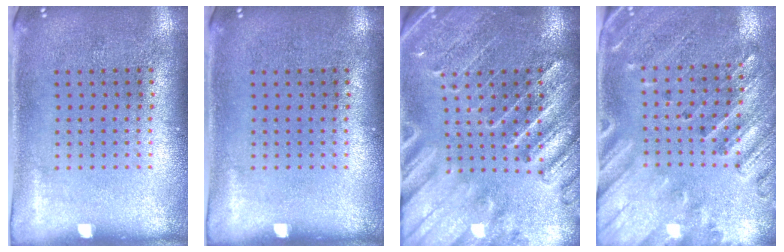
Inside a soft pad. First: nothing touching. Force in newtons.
{"total": 0.0}
{"total": 3.2, "press": 3.0, "slide": 1.0}
{"total": 2.5, "press": 2.1, "slide": 1.4}